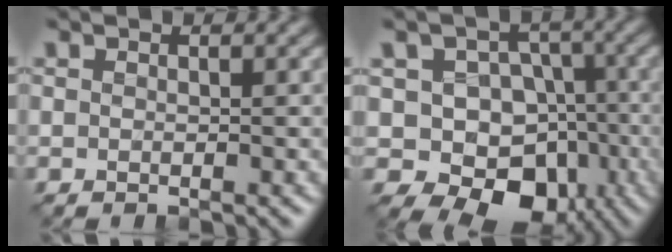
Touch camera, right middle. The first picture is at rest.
{"total": 9.4, "force": [-2.8, 7.6, 4.7], "torque": [-0.038, 0.008, -0.065]}